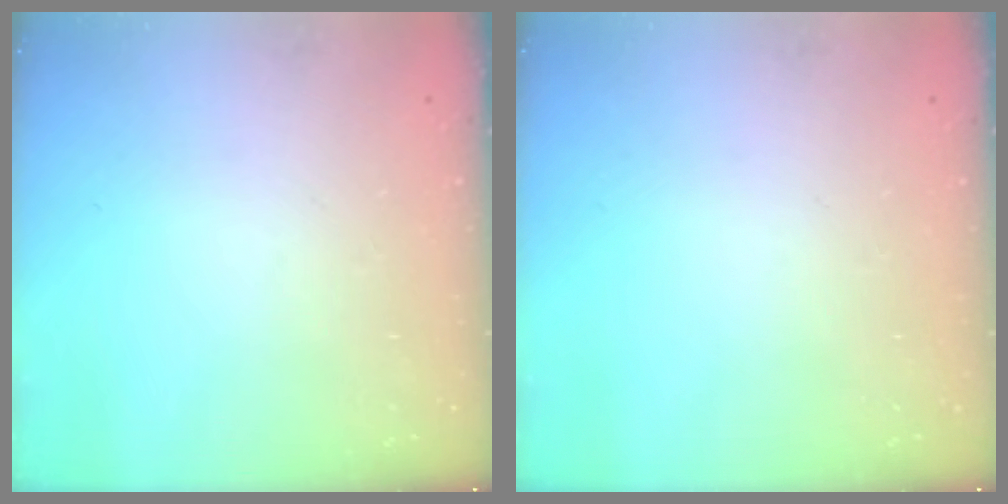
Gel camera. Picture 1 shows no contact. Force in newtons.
{"total": 0.0}